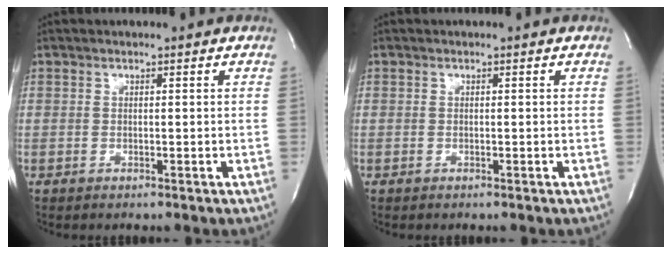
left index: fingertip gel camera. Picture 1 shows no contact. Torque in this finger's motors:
{"motor_torque": [0.00, 0.00, 0.00, 0.00]}